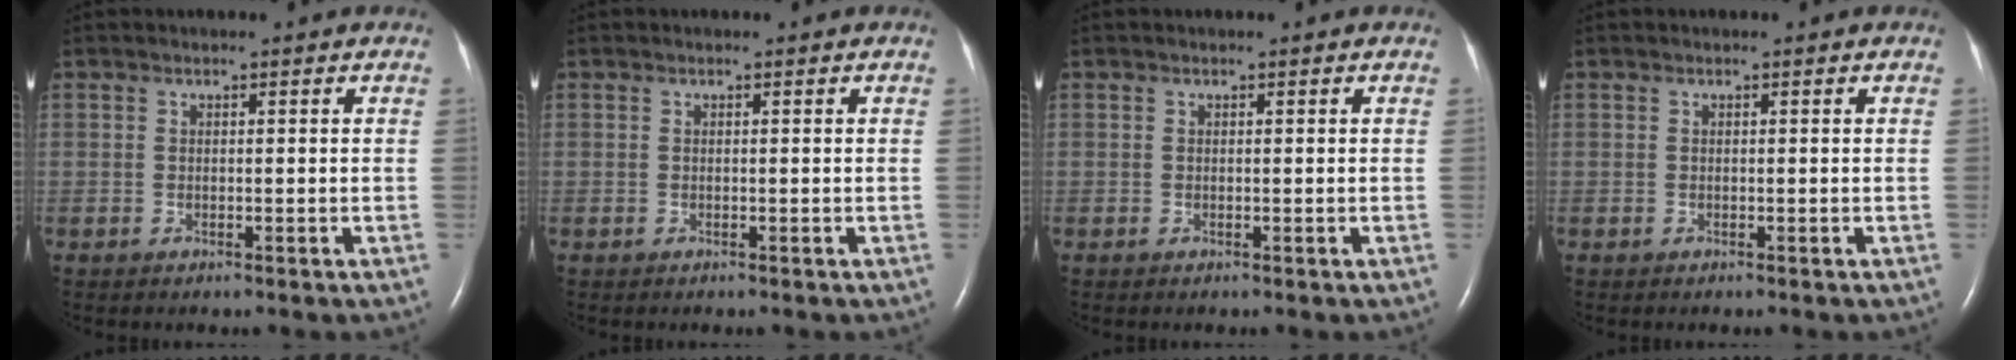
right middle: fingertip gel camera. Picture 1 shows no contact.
{"total": 0.0}
{"total": 0.0}
{"total": 0.0}